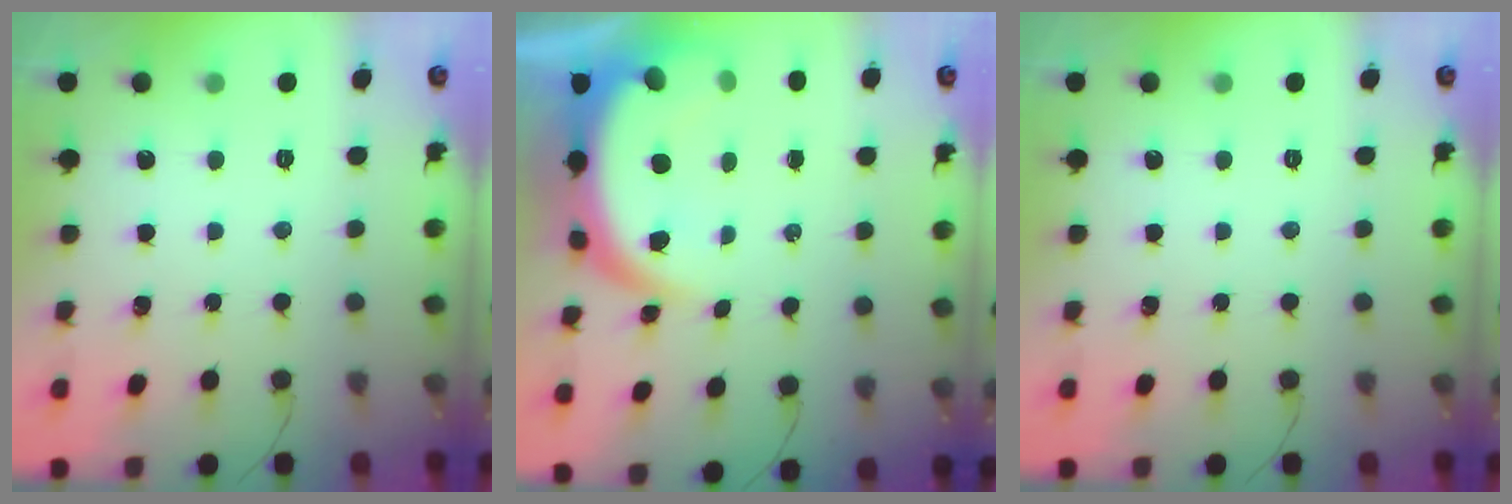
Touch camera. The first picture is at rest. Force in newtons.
{"total": 9.5, "press": 9.5, "slide": 1.2}
{"total": 0.0}